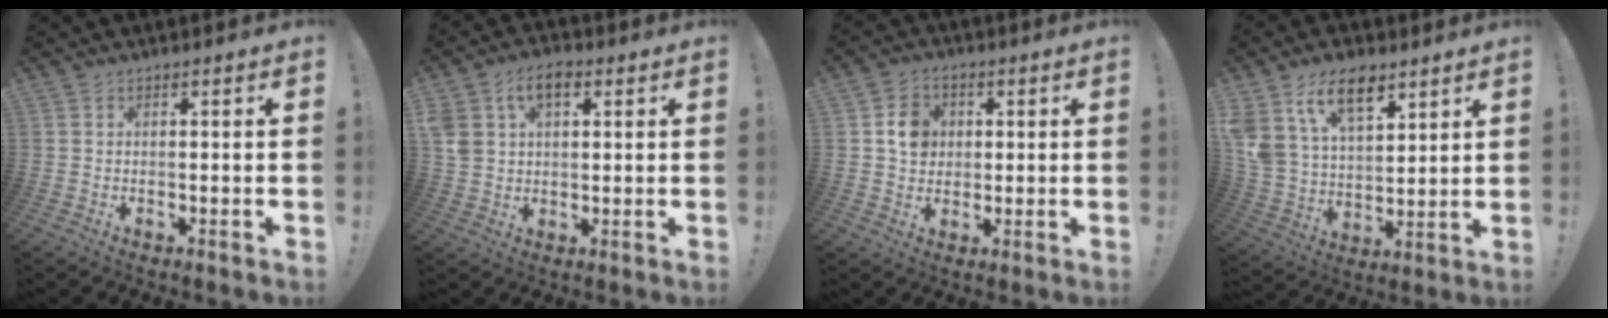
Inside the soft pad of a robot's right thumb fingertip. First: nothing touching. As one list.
[{"total": 9.9, "force": [4.0, 6.6, 6.2], "torque": [-0.117, 0.003, 0.078]}, {"total": 7.7, "force": [1.5, 6.9, 3.1], "torque": [-0.037, 0.005, 0.031]}, {"total": 15.6, "force": [9.4, 8.9, 8.6], "torque": [-0.166, -0.051, 0.177]}]